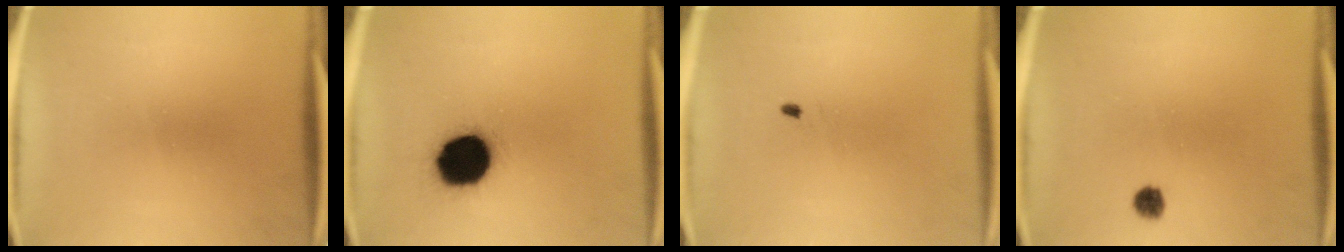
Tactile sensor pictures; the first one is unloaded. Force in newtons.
{"total": 18.1}
{"total": 0.5}
{"total": 2.2}